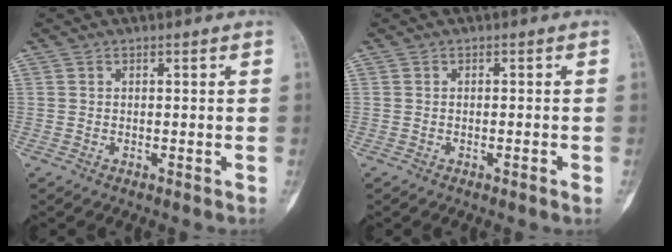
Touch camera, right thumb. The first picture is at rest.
{"total": 1.2, "force": [-0.5, 0.0, 1.1], "torque": [-0.020, 0.001, -0.006]}